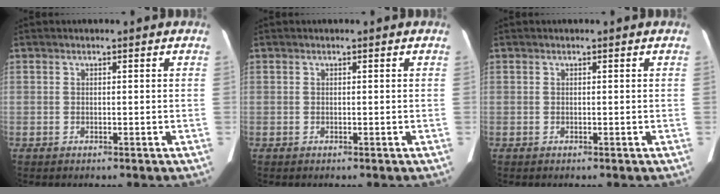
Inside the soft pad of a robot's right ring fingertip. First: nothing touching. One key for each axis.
{"total": 0.0}
{"total": 0.0}